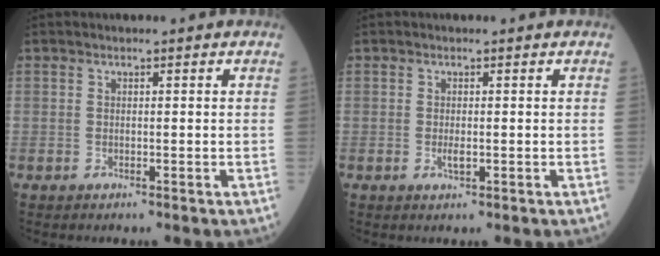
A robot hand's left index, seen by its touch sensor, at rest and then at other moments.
{"total": 1.3, "force": [-0.3, 0.4, 1.2], "torque": [-0.027, -0.002, -0.003]}